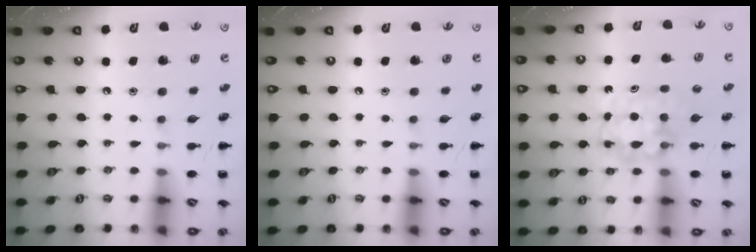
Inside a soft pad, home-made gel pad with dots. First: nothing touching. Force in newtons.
{"total": 0.0}
{"total": 5.5, "press": 5.5, "slide": 0.4}